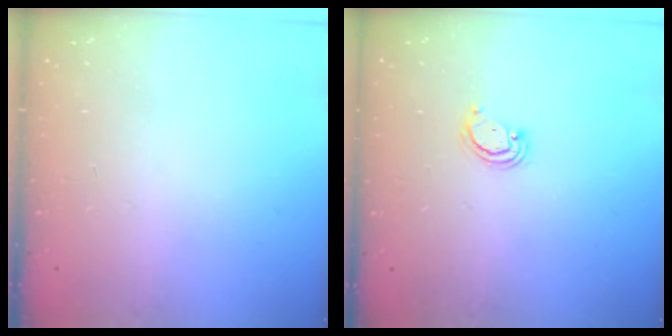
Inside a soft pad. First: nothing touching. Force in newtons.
{"total": 2.5, "press": 2.4, "slide": 0.2}